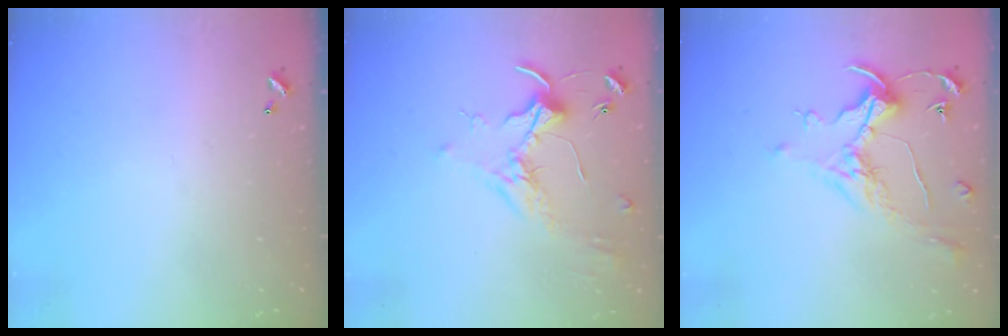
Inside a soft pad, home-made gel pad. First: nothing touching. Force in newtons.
{"total": 1.7, "press": 1.6, "slide": 0.4}
{"total": 0.8, "press": 0.7, "slide": 0.5}